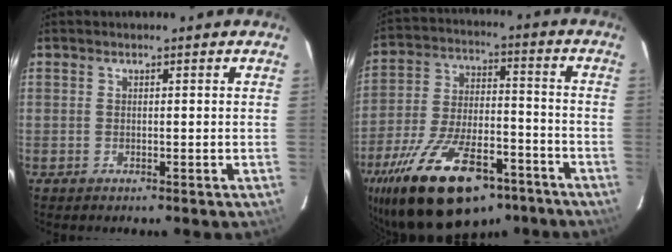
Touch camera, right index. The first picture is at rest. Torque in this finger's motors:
{"motor_torque": [2.14, 0.00, 1.05, 0.21]}